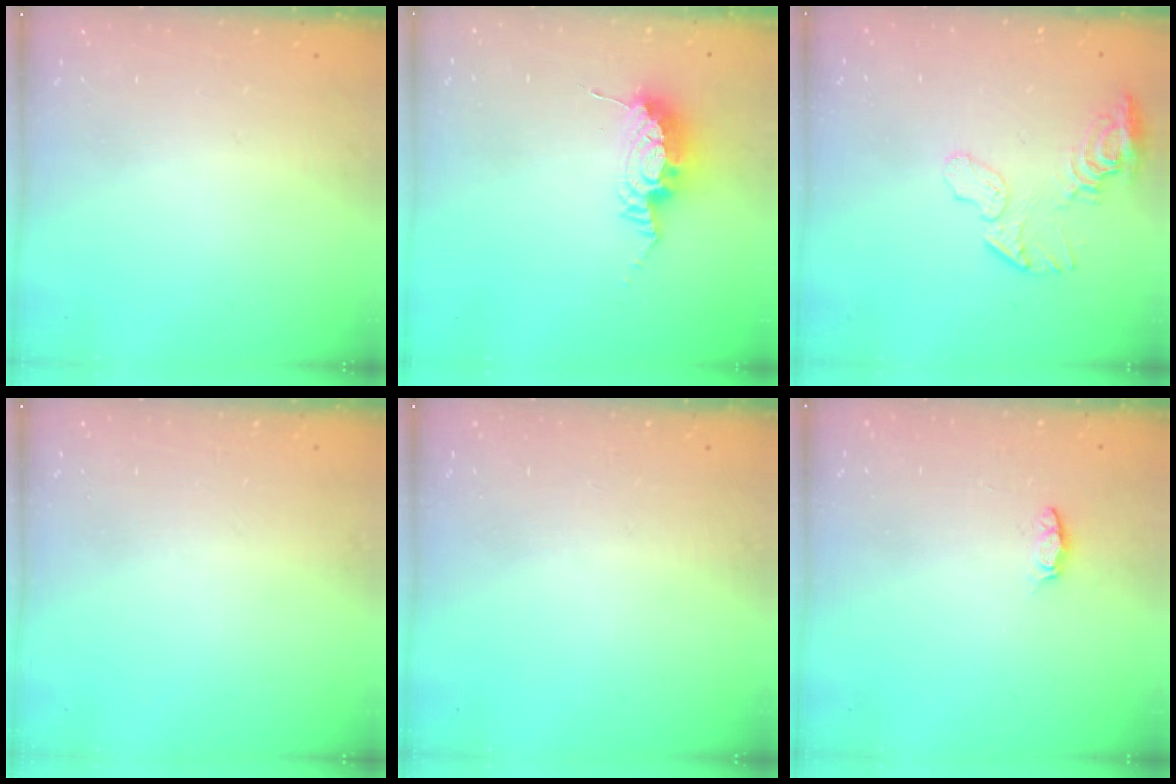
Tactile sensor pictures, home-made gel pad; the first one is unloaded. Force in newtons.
{"total": 9.1, "press": 9.1, "slide": 1.1}
{"total": 10.3, "press": 10.2, "slide": 1.1}
{"total": 0.0}
{"total": 0.0}
{"total": 4.0, "press": 4.0, "slide": 0.4}